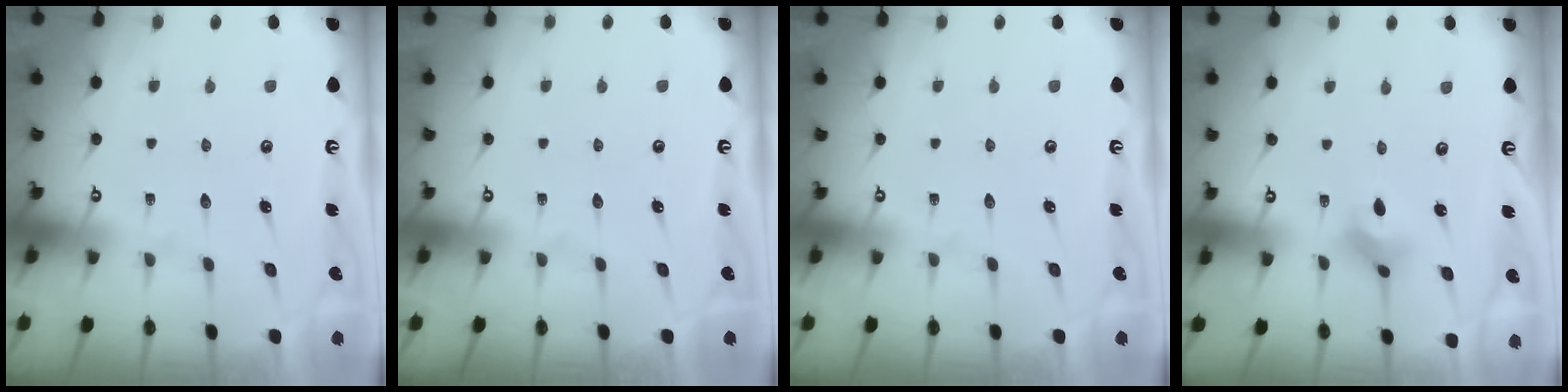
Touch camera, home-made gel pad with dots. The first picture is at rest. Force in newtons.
{"total": 0.0}
{"total": 0.0}
{"total": 2.7, "press": 2.6, "slide": 0.5}